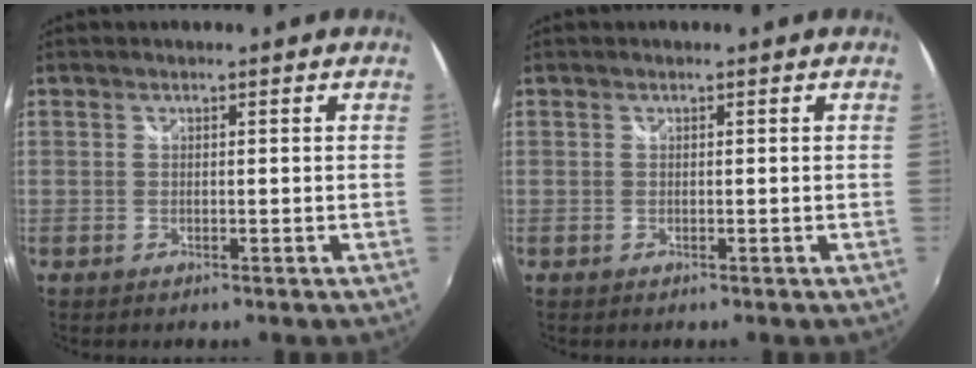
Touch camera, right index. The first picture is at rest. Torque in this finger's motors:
{"motor_torque": [0.00, 0.00, 0.00, 0.00]}